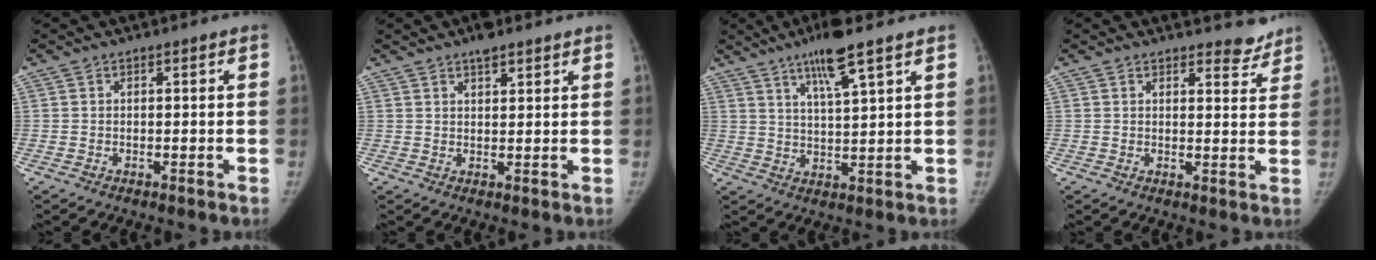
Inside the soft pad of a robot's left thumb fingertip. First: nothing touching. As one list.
[{"total": 3.9, "force": [2.9, 1.4, 2.1], "torque": [-0.025, -0.014, 0.045]}, {"total": 8.8, "force": [5.6, 0.8, 6.7], "torque": [-0.122, -0.026, 0.101]}, {"total": 4.8, "force": [4.4, 1.6, 1.1], "torque": [0.011, -0.031, 0.049]}]